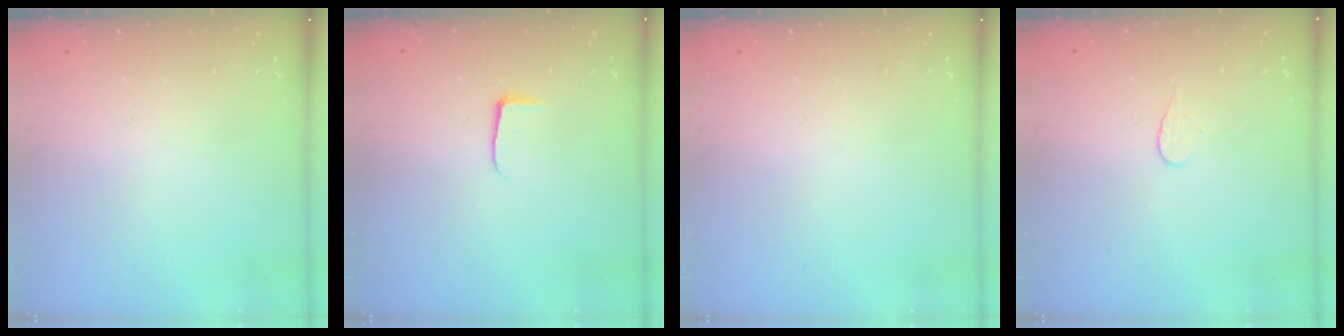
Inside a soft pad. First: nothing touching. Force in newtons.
{"total": 4.0, "press": 4.0, "slide": 0.5}
{"total": 0.0}
{"total": 3.9, "press": 3.9, "slide": 0.3}